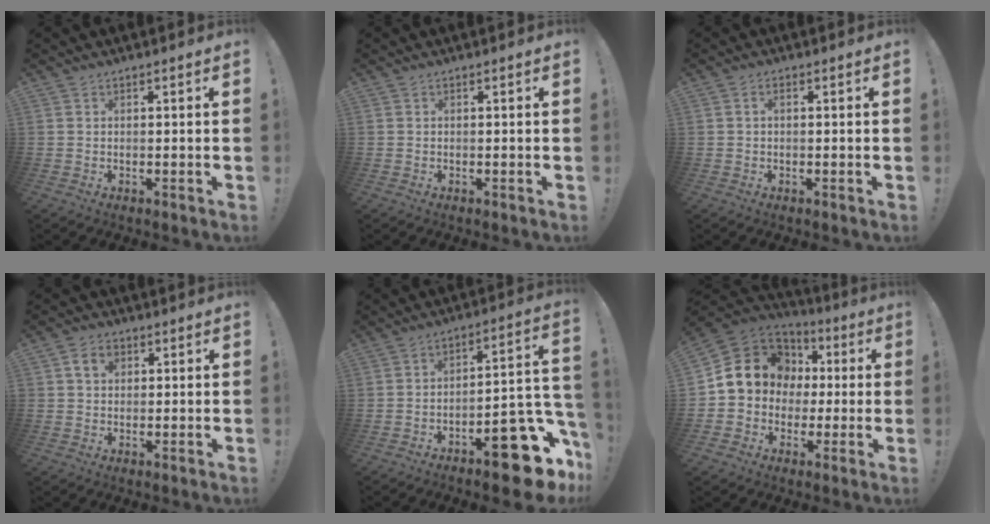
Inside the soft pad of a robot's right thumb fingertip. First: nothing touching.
{"total": 0.0}
{"total": 1.2, "force": [0.0, 0.7, 1.0], "torque": [-0.025, 0.007, 0.000]}
{"total": 4.9, "force": [1.6, 3.7, 2.7], "torque": [-0.043, 0.009, 0.030]}
{"total": 18.7, "force": [-11.5, 6.3, 13.3], "torque": [-0.127, 0.075, -0.178]}
{"total": 15.0, "force": [3.6, 13.0, 6.5], "torque": [-0.101, -0.002, 0.090]}